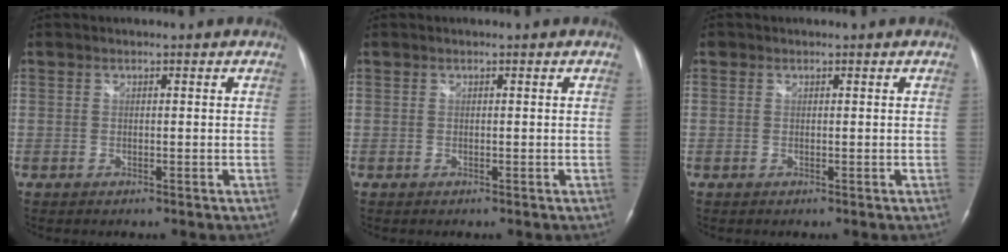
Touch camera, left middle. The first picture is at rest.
{"total": 0.0}
{"total": 0.0}